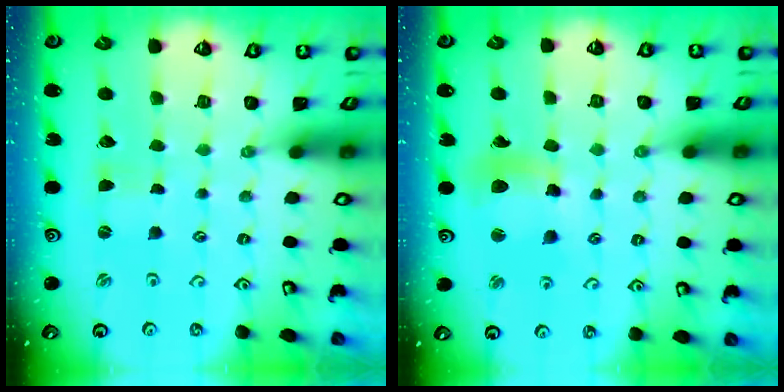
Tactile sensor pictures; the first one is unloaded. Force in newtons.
{"total": 11.1, "press": 11.0, "slide": 1.4}